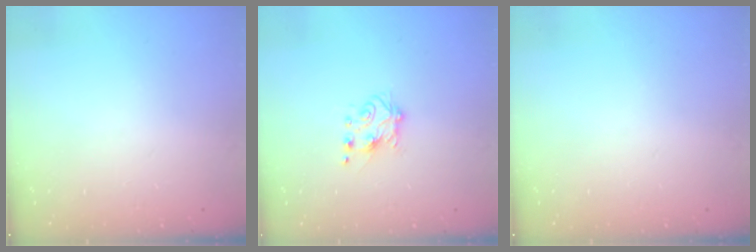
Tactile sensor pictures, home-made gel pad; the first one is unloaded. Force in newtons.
{"total": 5.6, "press": 5.6, "slide": 0.8}
{"total": 0.0}